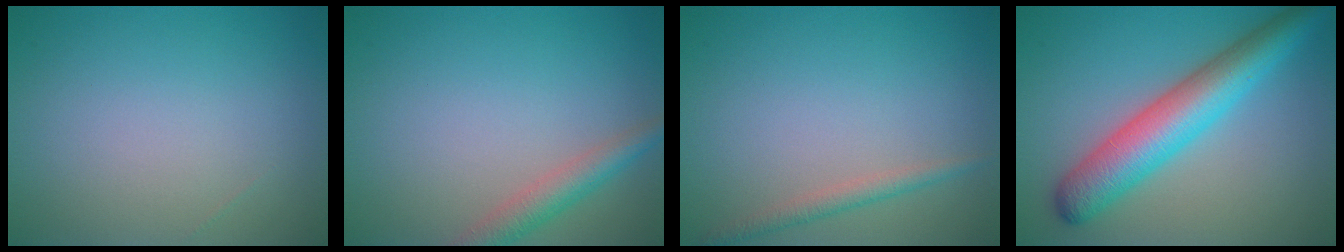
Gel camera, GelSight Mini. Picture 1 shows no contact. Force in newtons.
{"total": 2.8, "press": 2.8, "slide": 0.1}
{"total": 1.6, "press": 1.6, "slide": 0.0}
{"total": 7.1, "press": 7.1, "slide": 0.2}